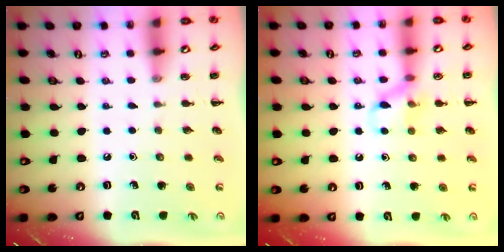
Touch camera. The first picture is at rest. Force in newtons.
{"total": 8.2, "press": 8.1, "slide": 0.9}